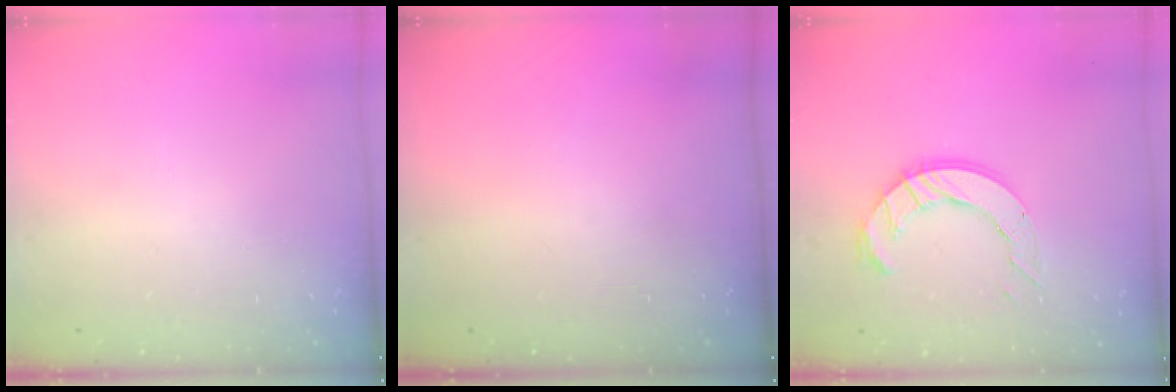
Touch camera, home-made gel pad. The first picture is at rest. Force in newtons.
{"total": 0.0}
{"total": 10.6, "press": 10.5, "slide": 0.9}